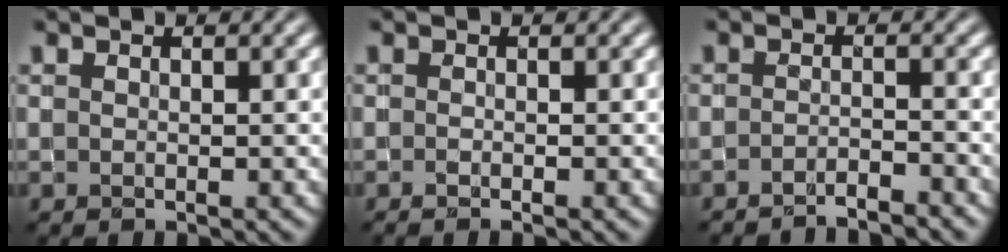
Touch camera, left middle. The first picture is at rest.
{"total": 0.6, "force": [-0.4, 0.1, 0.5], "torque": [-0.011, -0.002, -0.007]}
{"total": 2.6, "force": [-2.4, 0.2, 0.8], "torque": [-0.005, -0.001, -0.041]}